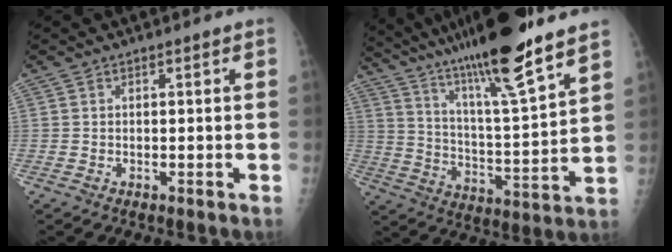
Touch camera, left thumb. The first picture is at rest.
{"total": 21.9, "force": [16.5, 1.4, 14.2], "torque": [-0.228, -0.057, 0.281]}